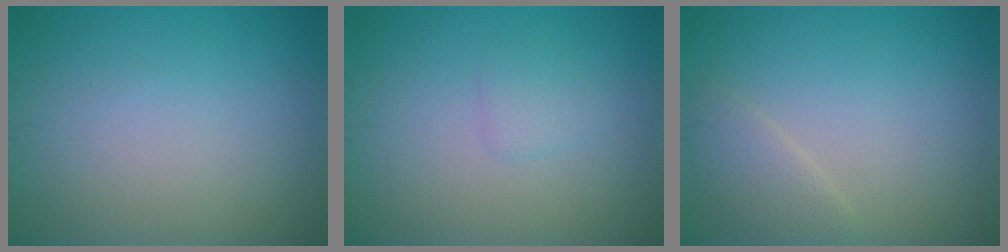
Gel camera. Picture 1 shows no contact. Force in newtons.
{"total": 1.1, "press": 1.1, "slide": 0.1}
{"total": 2.2, "press": 2.1, "slide": 0.1}